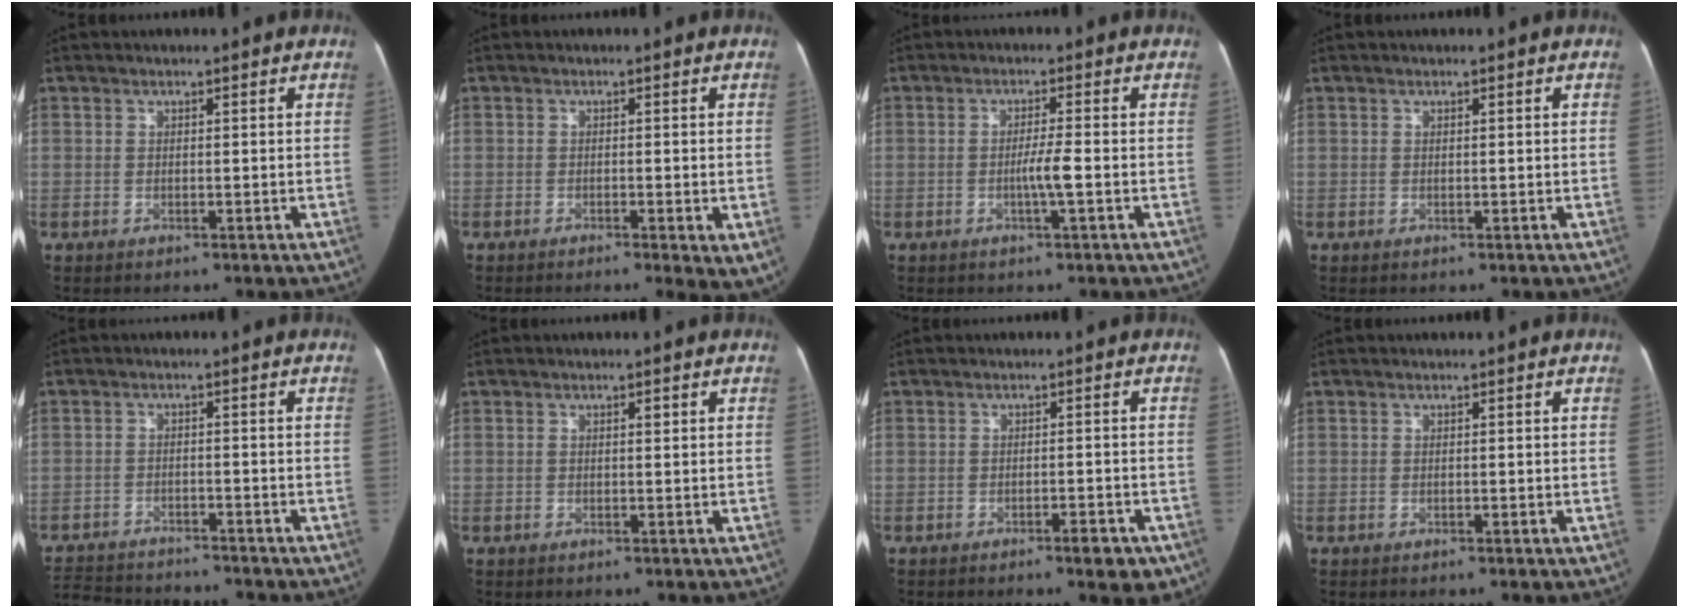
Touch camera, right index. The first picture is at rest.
{"total": 4.4, "force": [-1.8, 0.7, 4.0], "torque": [-0.048, -0.012, -0.025]}
{"total": 3.0, "force": [-0.9, -0.5, 2.8], "torque": [-0.052, -0.003, -0.016]}
{"total": 0.0}
{"total": 12.3, "force": [-11.5, 2.3, 3.6], "torque": [-0.080, 0.002, -0.169]}
{"total": 0.9, "force": [0.3, 0.2, 0.8], "torque": [-0.013, 0.004, 0.003]}
{"total": 3.7, "force": [-2.4, 0.9, 2.7], "torque": [-0.029, 0.000, -0.029]}
{"total": 0.0}